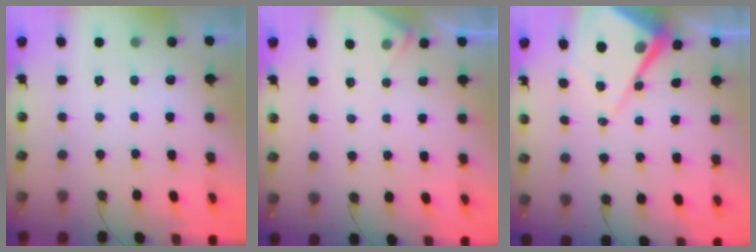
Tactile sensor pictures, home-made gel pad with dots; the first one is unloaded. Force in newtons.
{"total": 4.3, "press": 4.2, "slide": 0.6}
{"total": 12.1, "press": 12.0, "slide": 1.0}